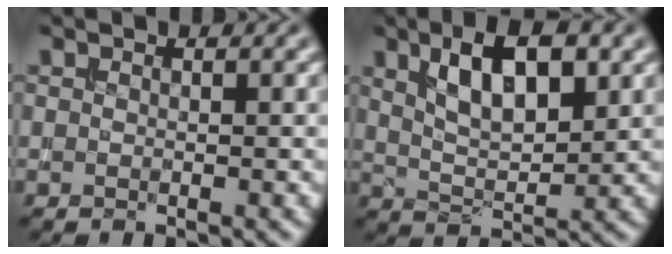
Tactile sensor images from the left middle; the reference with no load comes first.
{"total": 6.9, "force": [2.9, 2.8, 5.6], "torque": [-0.100, 0.007, 0.049]}